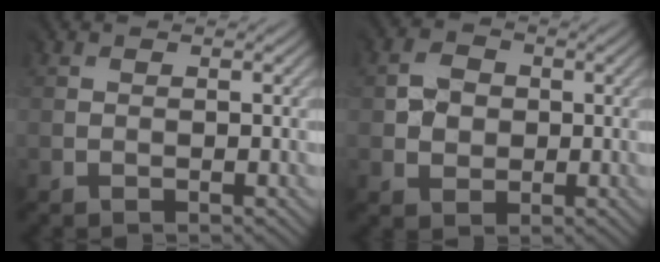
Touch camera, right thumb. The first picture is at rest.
{"total": 2.9, "force": [0.4, 2.8, 0.7], "torque": [-0.014, 0.004, 0.005]}